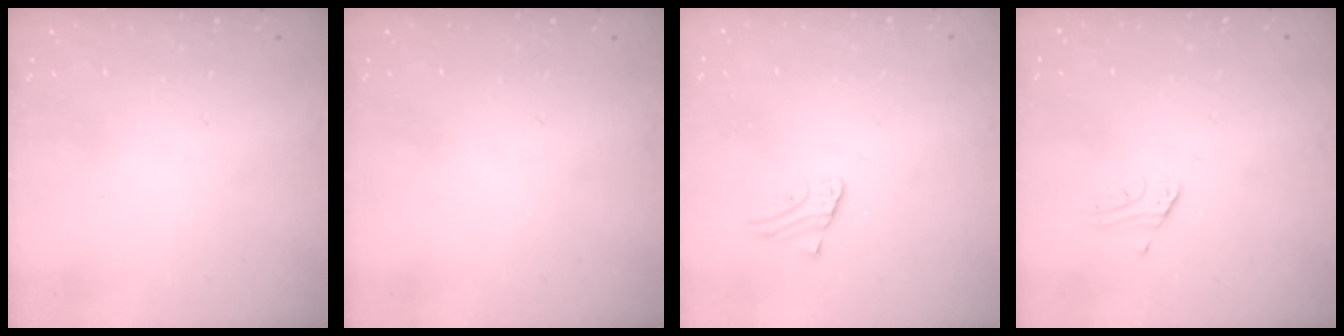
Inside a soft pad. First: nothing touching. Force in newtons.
{"total": 0.0}
{"total": 1.9, "press": 1.9, "slide": 0.1}
{"total": 2.2, "press": 2.2, "slide": 0.2}